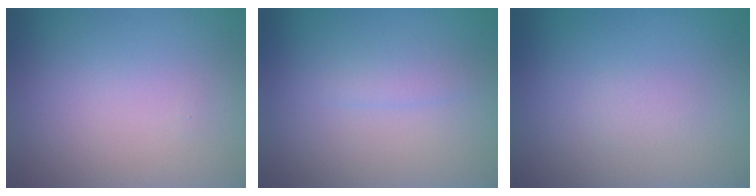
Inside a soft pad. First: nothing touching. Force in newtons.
{"total": 1.2, "press": 1.2, "slide": 0.1}
{"total": 0.6, "press": 0.6, "slide": 0.0}